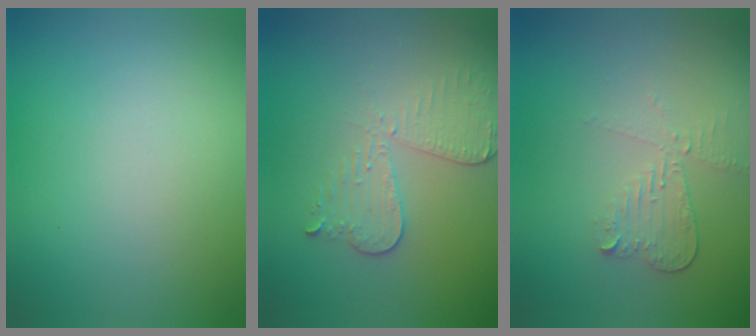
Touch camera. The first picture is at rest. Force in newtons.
{"total": 3.1, "press": 2.7, "slide": 1.4}
{"total": 2.0, "press": 1.9, "slide": 0.7}